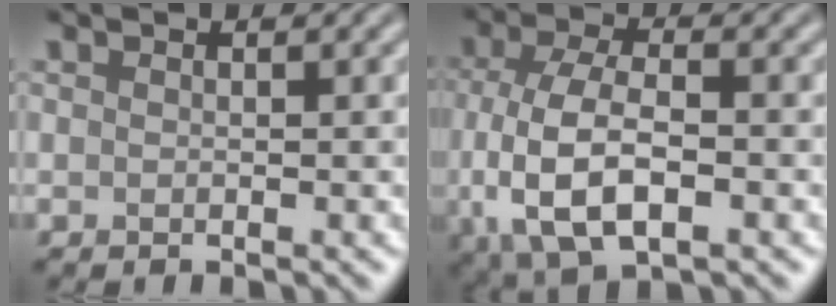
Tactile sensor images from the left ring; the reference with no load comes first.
{"total": 8.1, "force": [-1.8, 3.9, 6.9], "torque": [-0.142, -0.007, -0.037]}